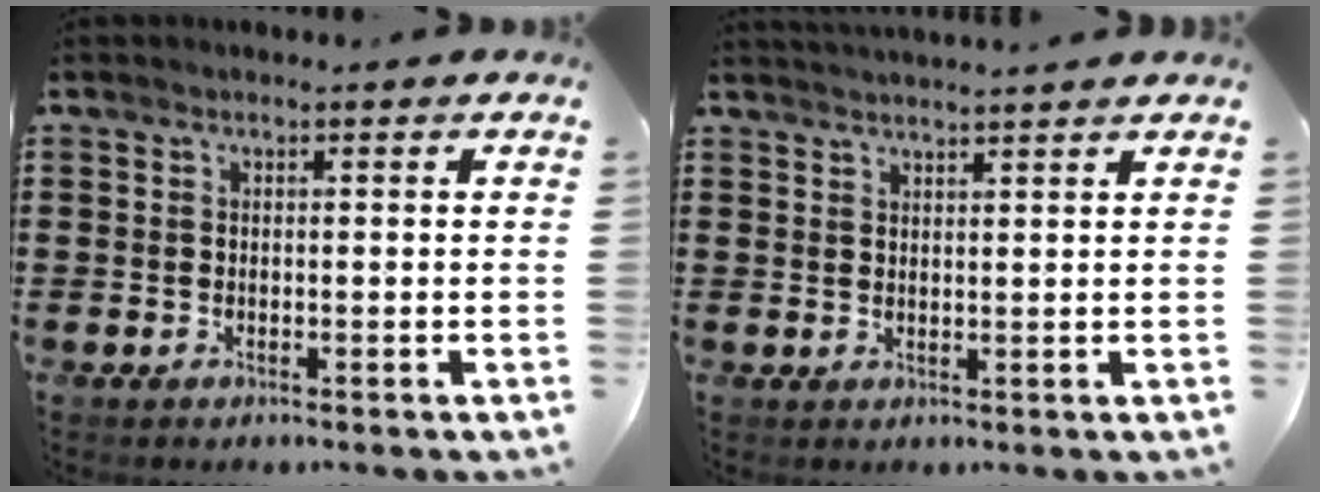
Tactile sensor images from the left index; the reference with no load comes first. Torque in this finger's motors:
{"motor_torque": [0.48, -1.64, -0.78, -0.08]}